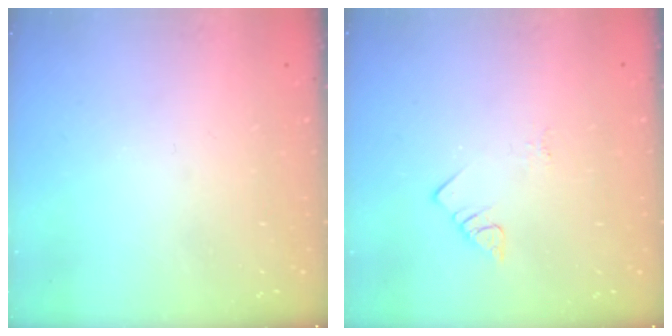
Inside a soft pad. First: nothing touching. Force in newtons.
{"total": 2.8, "press": 2.8, "slide": 0.4}